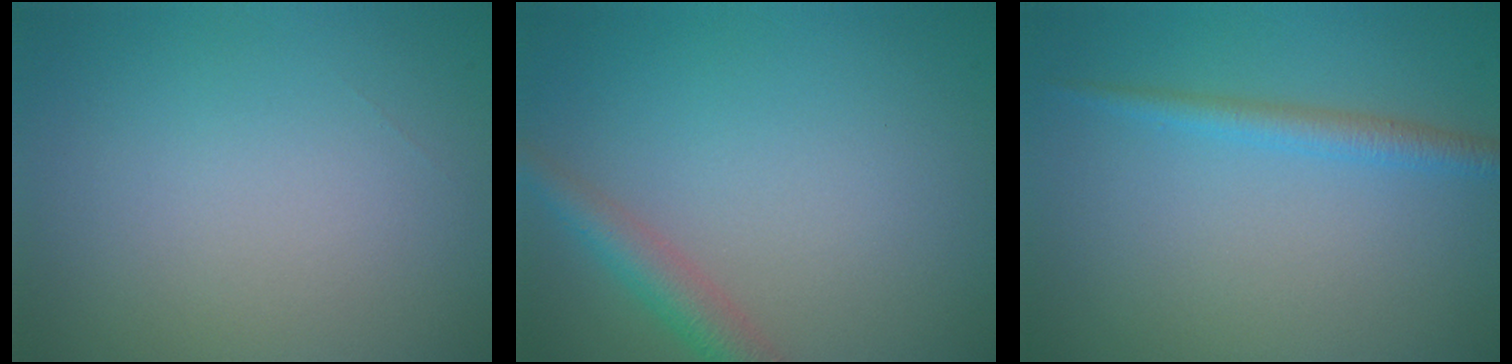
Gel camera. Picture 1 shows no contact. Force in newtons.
{"total": 2.7, "press": 2.7, "slide": 0.2}
{"total": 1.9, "press": 1.9, "slide": 0.0}